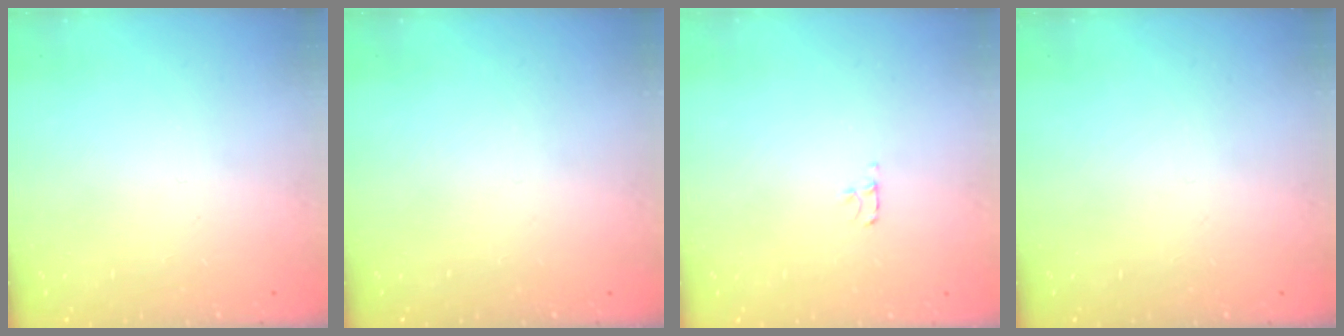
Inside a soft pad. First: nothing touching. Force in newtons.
{"total": 0.0}
{"total": 3.1, "press": 3.1, "slide": 0.4}
{"total": 0.0}